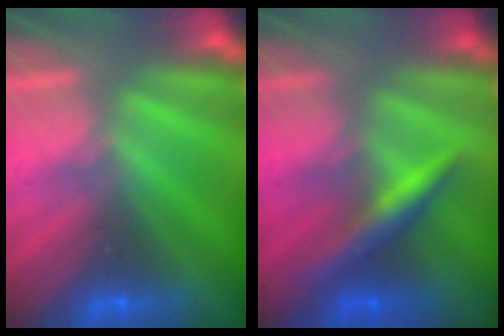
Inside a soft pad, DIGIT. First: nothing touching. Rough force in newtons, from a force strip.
{"total": 2.4}